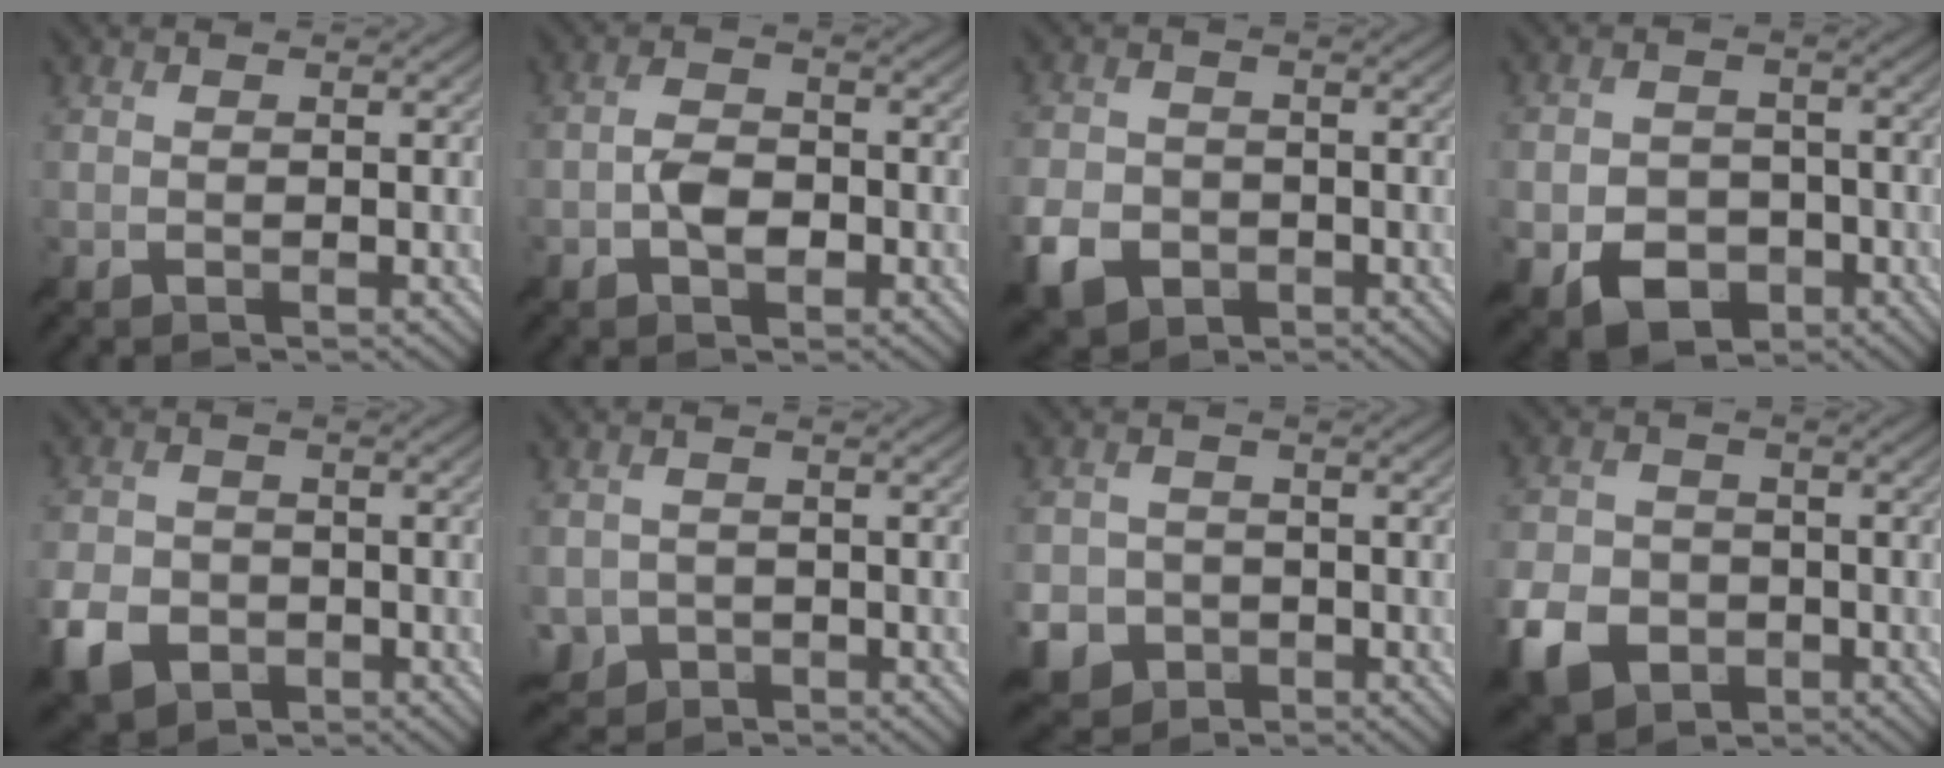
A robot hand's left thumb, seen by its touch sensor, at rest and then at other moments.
{"total": 3.8, "force": [-1.4, 2.0, 2.9], "torque": [-0.062, 0.006, -0.033]}
{"total": 6.1, "force": [-3.1, 4.2, 3.1], "torque": [-0.079, -0.008, -0.067]}
{"total": 7.0, "force": [-3.4, 4.8, 3.8], "torque": [-0.076, -0.011, -0.060]}
{"total": 6.9, "force": [-3.5, 4.8, 3.5], "torque": [-0.089, -0.010, -0.073]}
{"total": 3.3, "force": [-1.3, 3.0, 0.6], "torque": [-0.019, -0.016, -0.032]}
{"total": 5.4, "force": [-2.6, 4.2, 2.1], "torque": [-0.054, -0.011, -0.058]}
{"total": 8.4, "force": [-4.3, 6.0, 4.1], "torque": [-0.106, -0.019, -0.089]}